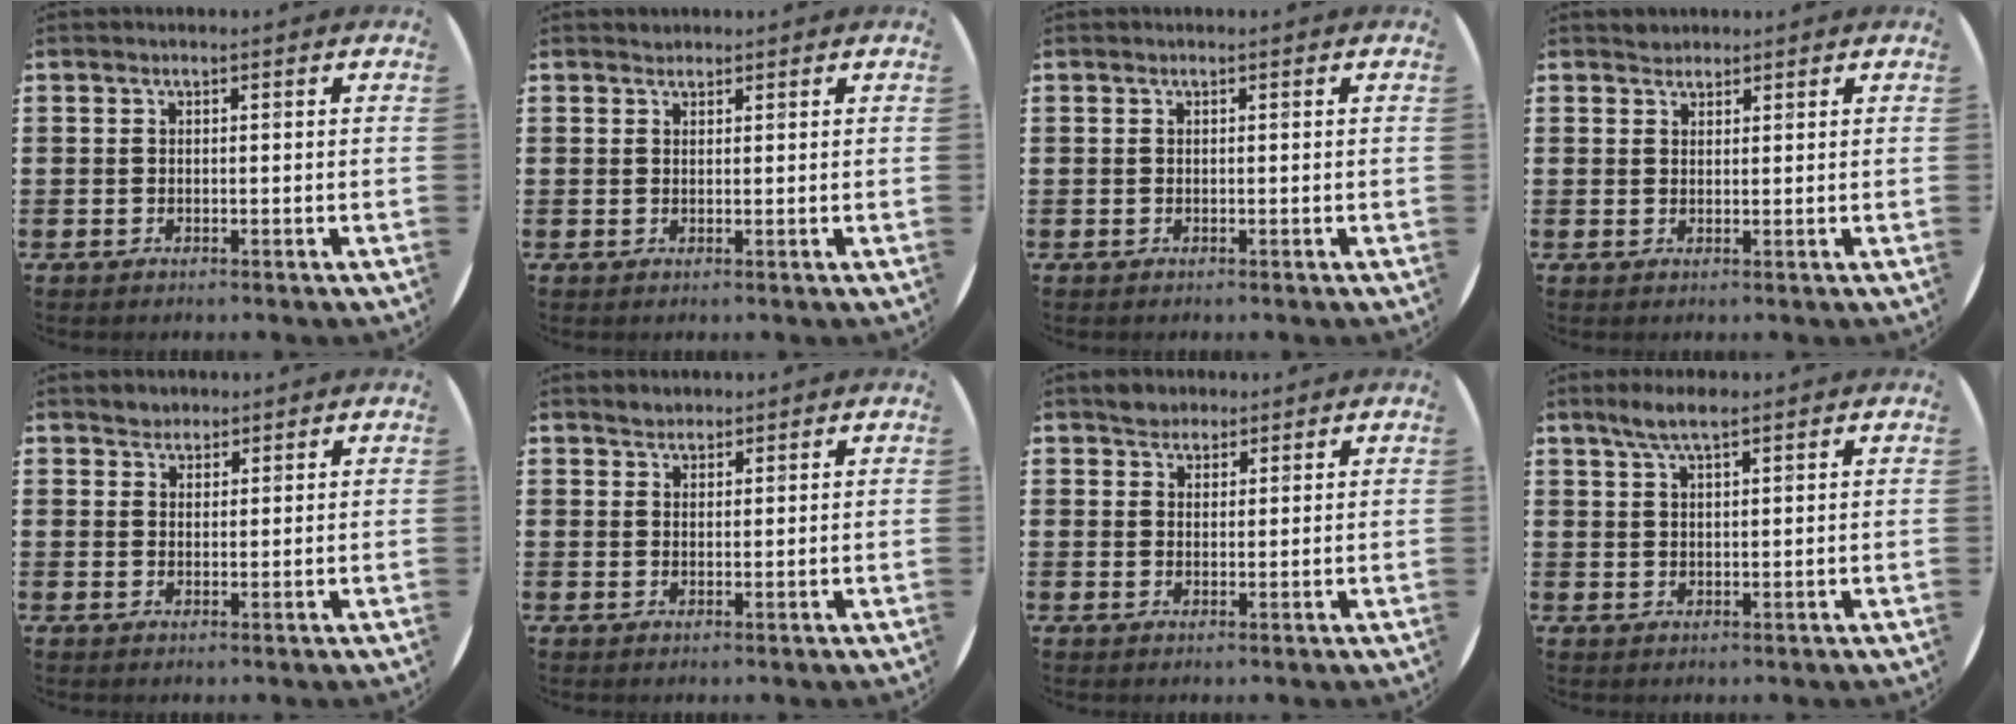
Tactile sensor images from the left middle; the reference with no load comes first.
{"total": 0.8, "force": [0.8, 0.2, -0.1], "torque": [0.001, 0.003, 0.015]}
{"total": 0.0}
{"total": 1.4, "force": [1.3, 0.4, -0.2], "torque": [0.009, -0.002, 0.025]}
{"total": 1.9, "force": [1.7, 0.8, -0.2], "torque": [0.001, 0.004, 0.035]}
{"total": 1.8, "force": [1.7, 0.6, -0.2], "torque": [0.000, 0.003, 0.034]}
{"total": 2.5, "force": [2.2, 1.1, -0.2], "torque": [0.006, 0.003, 0.043]}
{"total": 3.6, "force": [2.7, 0.7, 2.3], "torque": [-0.041, 0.002, 0.046]}